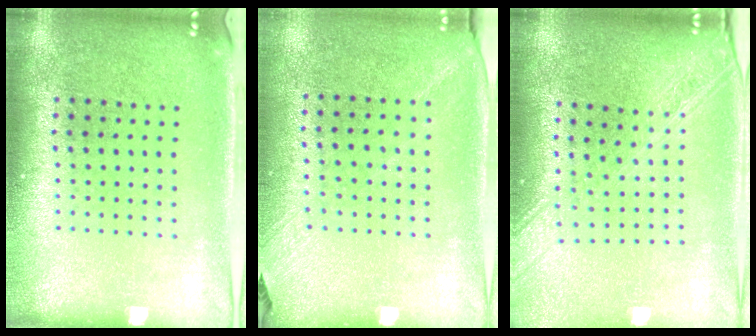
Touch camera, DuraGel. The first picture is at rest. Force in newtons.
{"total": 1.2, "press": 0.9, "slide": 0.8}
{"total": 2.3, "press": 1.9, "slide": 1.3}